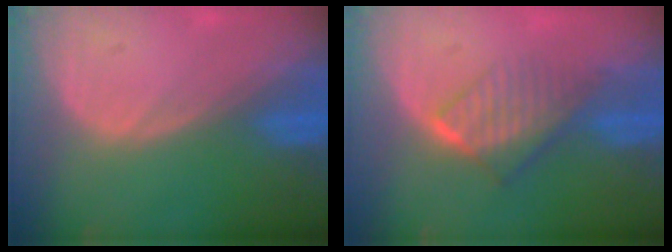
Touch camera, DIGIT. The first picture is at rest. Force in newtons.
{"total": 6.4, "press": 5.7, "slide": 2.9}